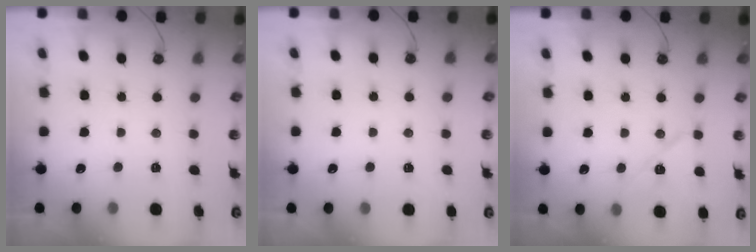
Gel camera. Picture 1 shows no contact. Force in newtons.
{"total": 3.0, "press": 2.4, "slide": 1.8}
{"total": 9.4, "press": 9.3, "slide": 1.1}